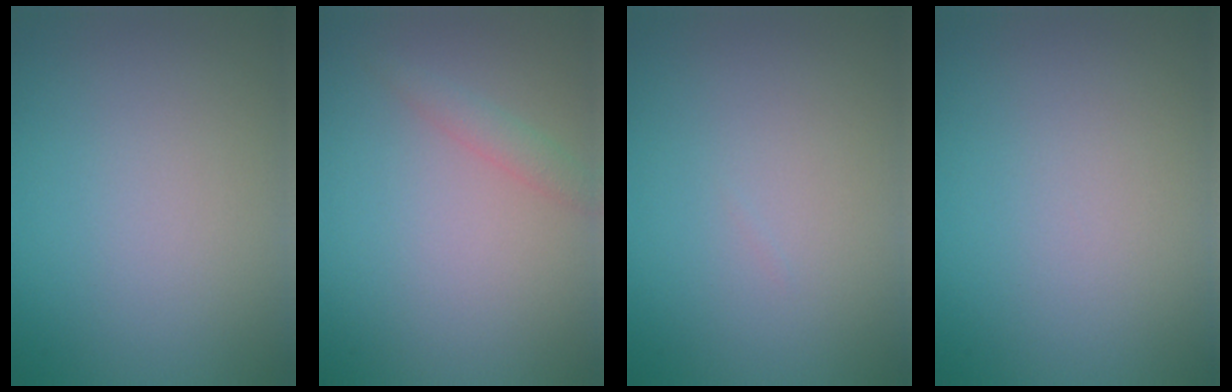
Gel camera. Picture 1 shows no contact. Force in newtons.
{"total": 1.5, "press": 1.5, "slide": 0.0}
{"total": 0.0}
{"total": 0.0}